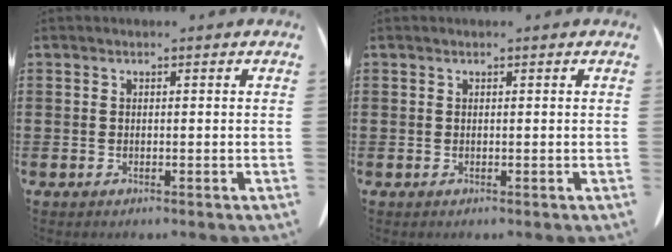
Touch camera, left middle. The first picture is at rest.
{"total": 0.0}